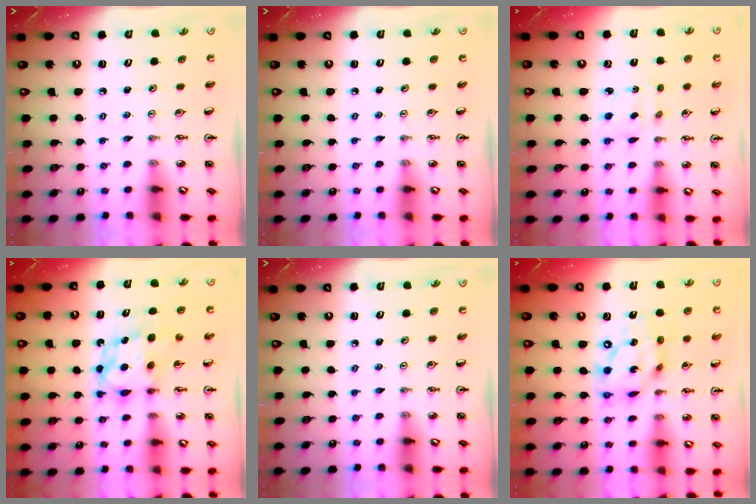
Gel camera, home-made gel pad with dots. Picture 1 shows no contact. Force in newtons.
{"total": 0.0}
{"total": 2.9, "press": 2.8, "slide": 0.6}
{"total": 6.1, "press": 6.0, "slide": 0.4}
{"total": 0.0}
{"total": 14.2, "press": 14.1, "slide": 1.0}